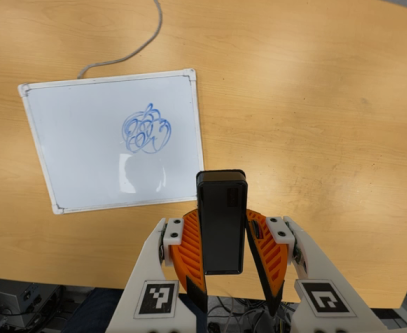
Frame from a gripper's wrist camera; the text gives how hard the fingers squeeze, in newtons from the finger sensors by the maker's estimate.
{"total": 5.2, "left": 4.8, "right": 5.5}